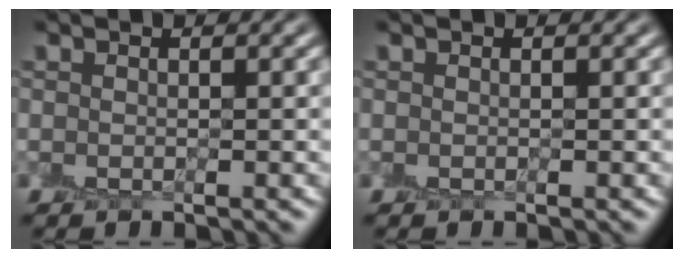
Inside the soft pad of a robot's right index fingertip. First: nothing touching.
{"total": 0.0}